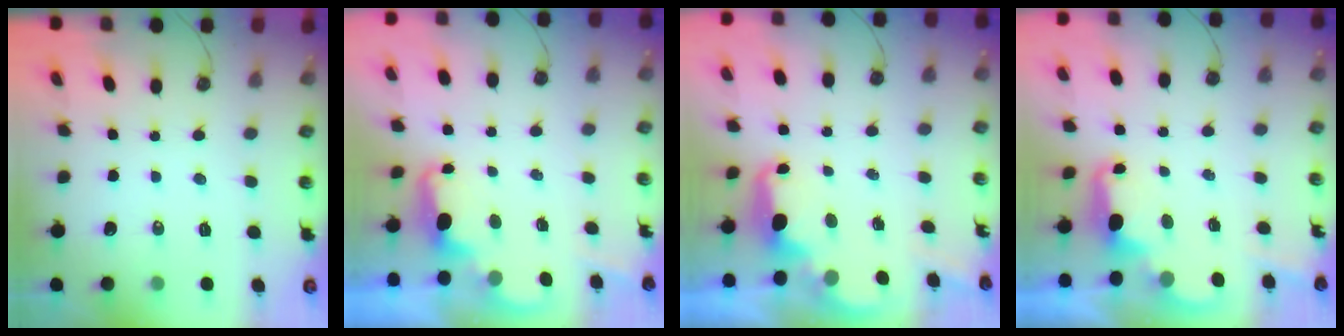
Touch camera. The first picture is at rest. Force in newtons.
{"total": 2.5, "press": 2.4, "slide": 0.5}
{"total": 2.4, "press": 2.4, "slide": 0.5}
{"total": 2.5, "press": 2.5, "slide": 0.6}